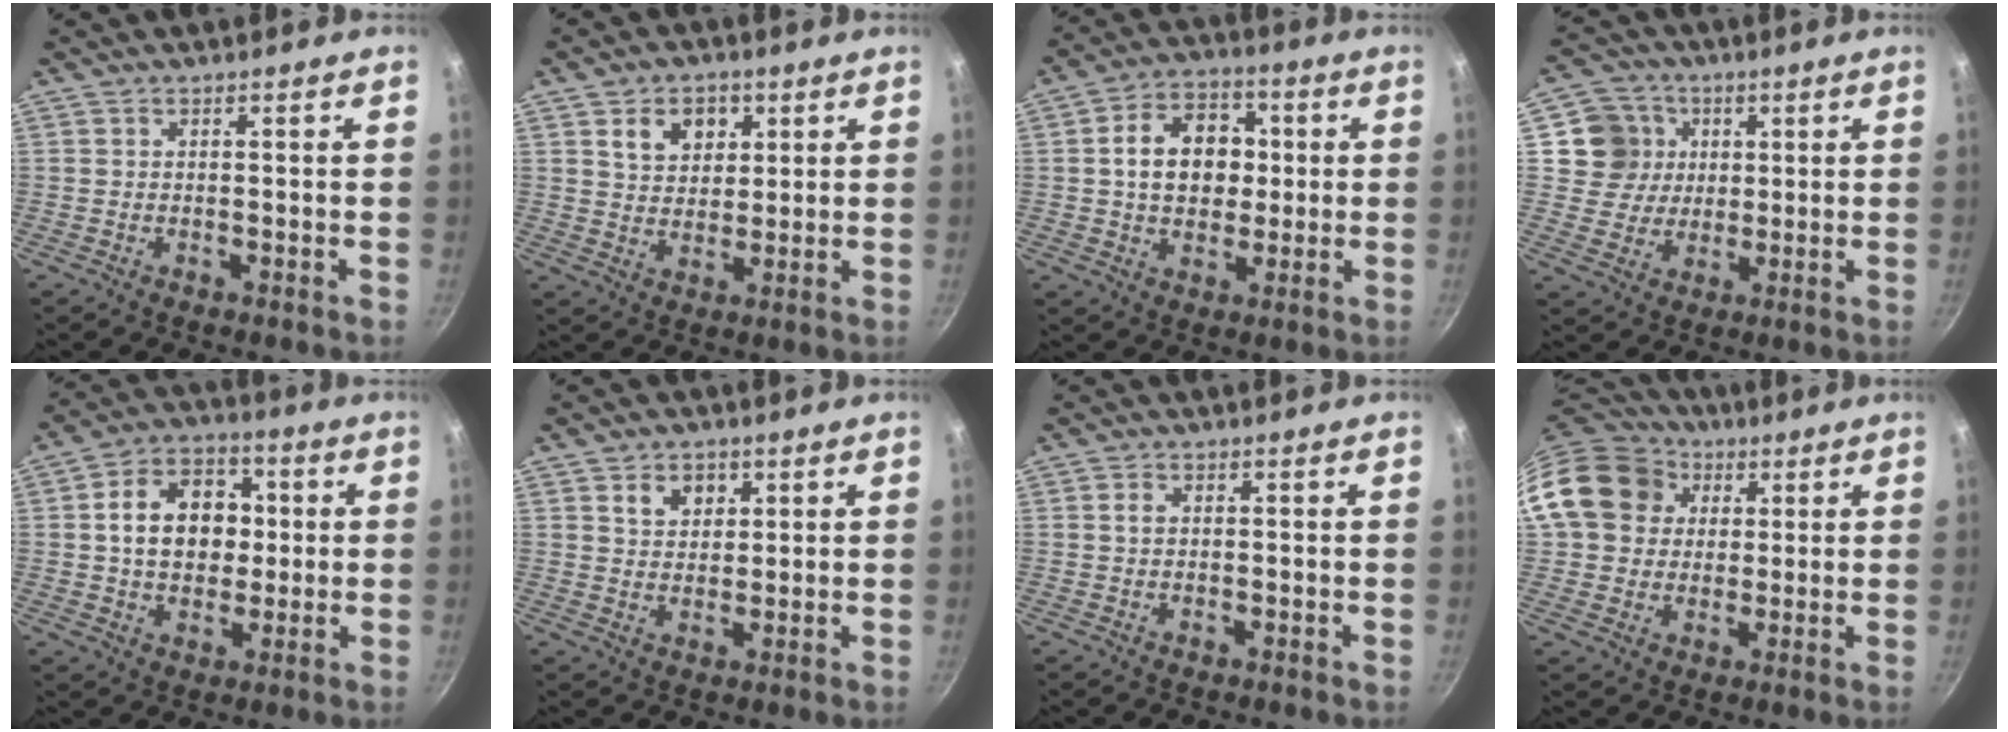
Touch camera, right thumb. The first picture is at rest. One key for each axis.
{"total": 9.0, "fx": 3.1, "fy": 6.7, "fz": 5.1, "tx": -0.060, "ty": 0.000, "tz": 0.050}
{"total": 12.6, "fx": 1.3, "fy": 9.6, "fz": 8.1, "tx": -0.095, "ty": 0.018, "tz": 0.011}
{"total": 9.4, "fx": 2.4, "fy": 8.8, "fz": 2.3, "tx": -0.004, "ty": 0.004, "tz": 0.037}
{"total": 13.6, "fx": 1.4, "fy": 10.3, "fz": 8.7, "tx": -0.105, "ty": 0.020, "tz": 0.014}
{"total": 5.0, "fx": 2.1, "fy": 3.9, "fz": 2.4, "tx": -0.015, "ty": -0.004, "tz": 0.035}
{"total": 1.4, "fx": 0.2, "fy": 1.1, "fz": 0.9, "tx": -0.015, "ty": 0.006, "tz": 0.004}
{"total": 16.6, "fx": 4.5, "fy": 14.0, "fz": 7.5, "tx": -0.121, "ty": 0.022, "tz": 0.073}